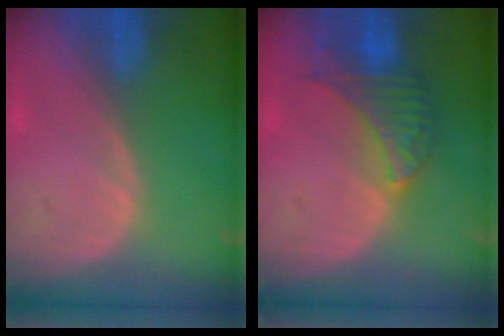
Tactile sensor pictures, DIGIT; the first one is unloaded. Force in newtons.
{"total": 6.5, "press": 6.4, "slide": 0.6}